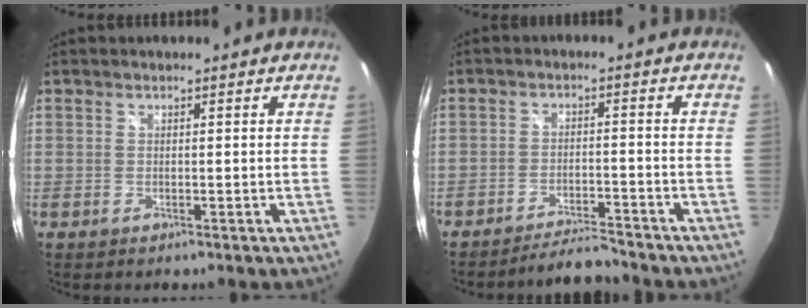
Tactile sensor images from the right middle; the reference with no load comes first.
{"total": 6.1, "force": [-6.0, 0.3, 1.1], "torque": [-0.040, 0.004, -0.097]}